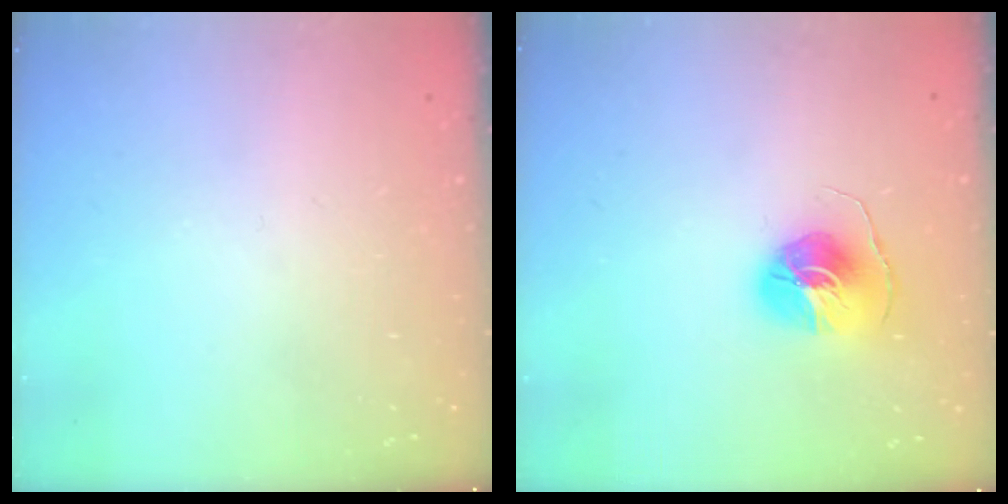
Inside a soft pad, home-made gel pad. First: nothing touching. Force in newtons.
{"total": 9.2, "press": 9.2, "slide": 0.4}